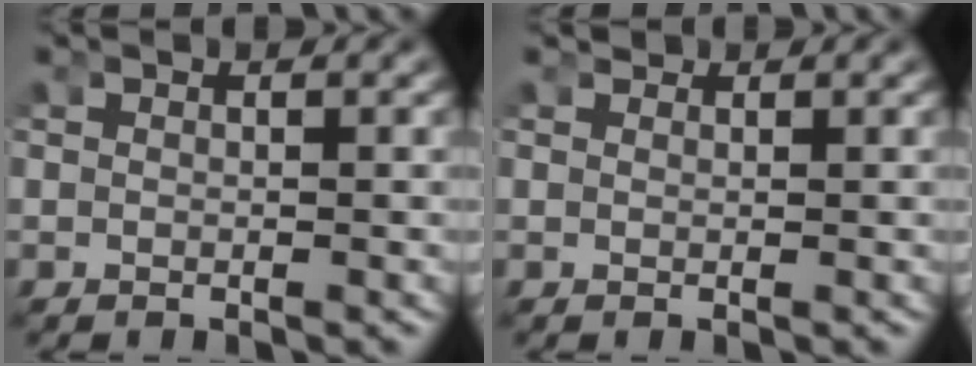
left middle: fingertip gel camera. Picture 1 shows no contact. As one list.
[{"total": 0.7, "force": [0.7, 0.0, 0.1], "torque": [0.003, -0.002, 0.016]}]